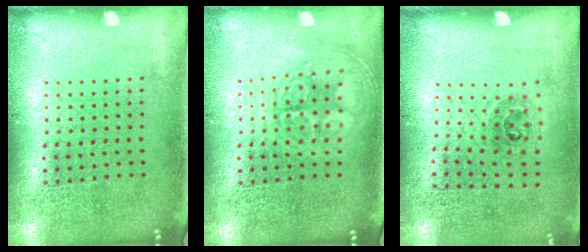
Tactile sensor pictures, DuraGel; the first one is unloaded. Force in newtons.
{"total": 2.5, "press": 2.5, "slide": 0.4}
{"total": 1.0, "press": 0.7, "slide": 0.8}